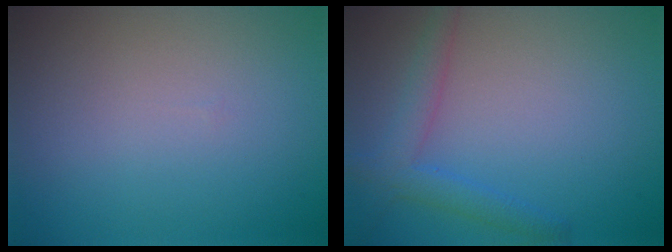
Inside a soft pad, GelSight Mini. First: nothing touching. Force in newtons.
{"total": 2.9, "press": 2.9, "slide": 0.1}